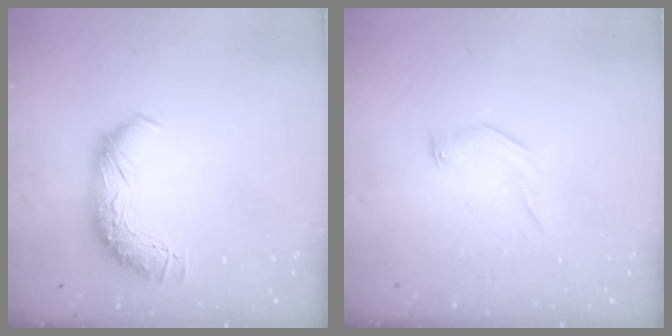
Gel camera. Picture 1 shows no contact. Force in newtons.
{"total": 5.5, "press": 5.4, "slide": 1.0}